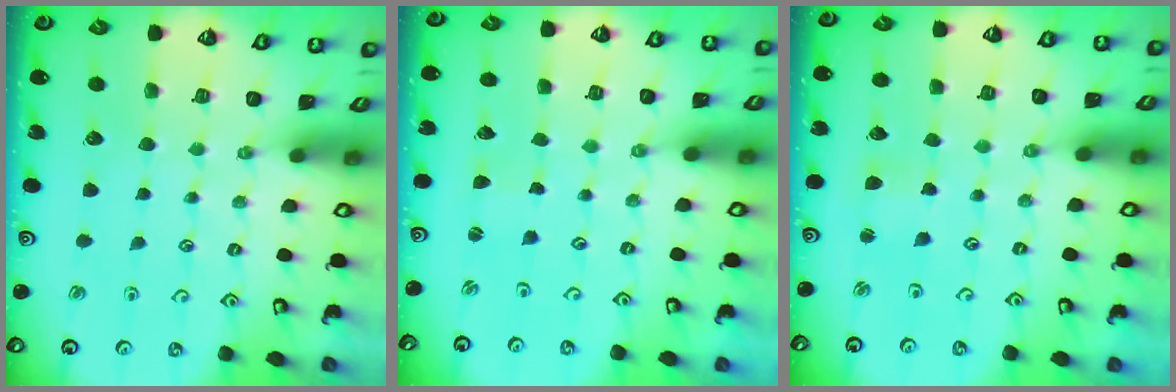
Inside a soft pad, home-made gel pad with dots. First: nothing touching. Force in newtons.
{"total": 1.0, "press": 1.0, "slide": 0.2}
{"total": 2.7, "press": 2.7, "slide": 0.3}